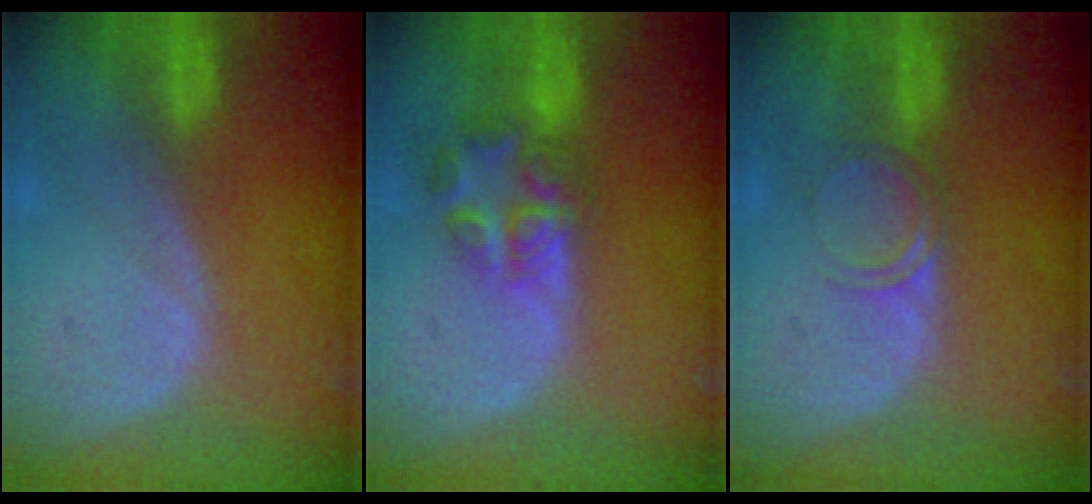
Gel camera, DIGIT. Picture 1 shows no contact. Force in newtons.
{"total": 6.0, "press": 6.0, "slide": 0.5}
{"total": 2.8, "press": 2.8, "slide": 0.2}